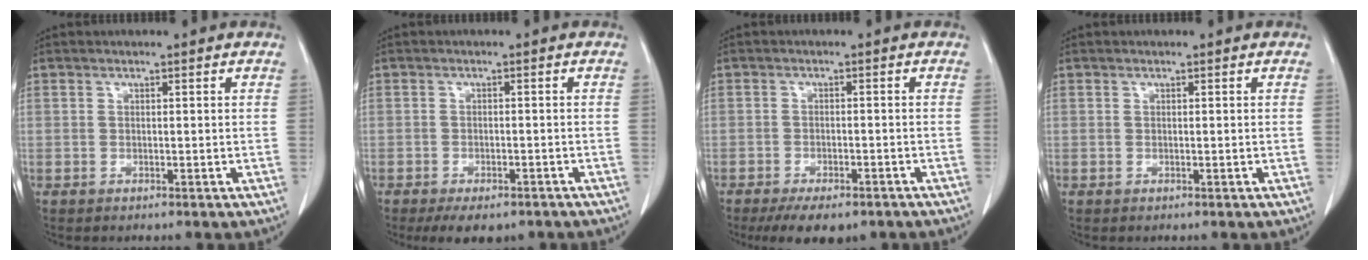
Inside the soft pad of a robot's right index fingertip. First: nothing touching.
{"total": 6.4, "force": [-4.9, 2.8, 3.0], "torque": [-0.033, -0.002, -0.063]}
{"total": 7.9, "force": [-5.9, 3.1, 4.2], "torque": [-0.052, -0.003, -0.082]}
{"total": 0.0}